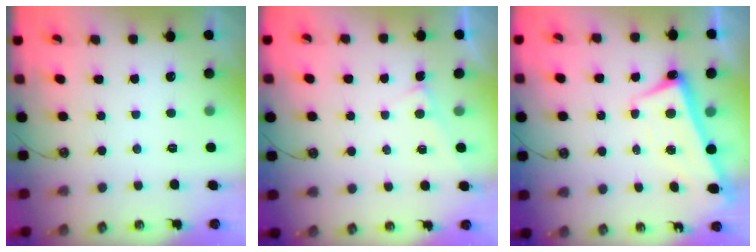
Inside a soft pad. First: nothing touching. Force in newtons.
{"total": 2.9, "press": 2.9, "slide": 0.1}
{"total": 2.8, "press": 2.7, "slide": 0.7}